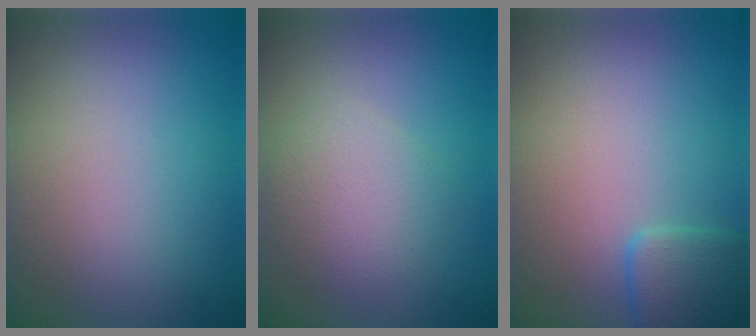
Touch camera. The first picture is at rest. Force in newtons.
{"total": 3.0, "press": 3.0, "slide": 0.0}
{"total": 2.5, "press": 2.5, "slide": 0.1}